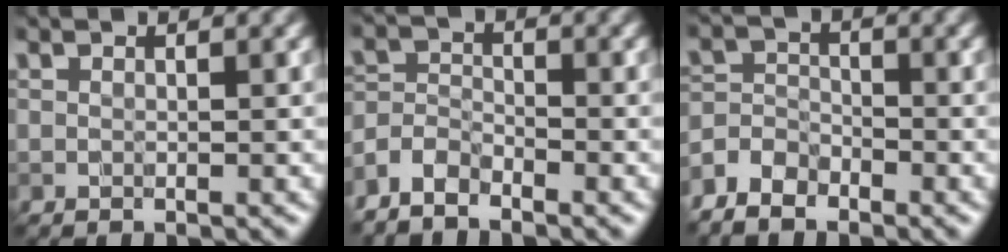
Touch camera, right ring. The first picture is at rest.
{"total": 2.4, "force": [-2.2, 0.8, 0.5], "torque": [-0.010, 0.004, -0.055]}
{"total": 3.3, "force": [-2.8, 1.6, 0.8], "torque": [-0.003, -0.002, -0.060]}